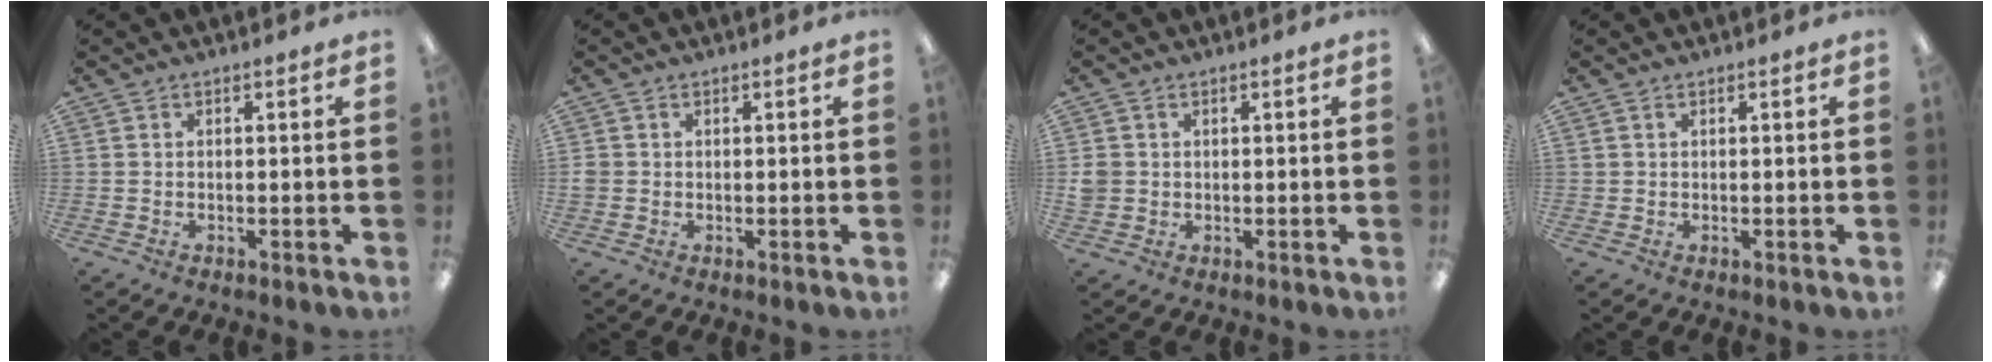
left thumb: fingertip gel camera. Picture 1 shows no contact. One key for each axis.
{"total": 1.2, "fx": 0.2, "fy": 1.2, "fz": 0.2, "tx": -0.004, "ty": 0.004, "tz": 0.001}
{"total": 2.5, "fx": 0.4, "fy": 2.4, "fz": 0.5, "tx": -0.011, "ty": 0.004, "tz": 0.007}
{"total": 0.7, "fx": 0.4, "fy": 0.5, "fz": 0.1, "tx": -0.002, "ty": 0.002, "tz": 0.008}